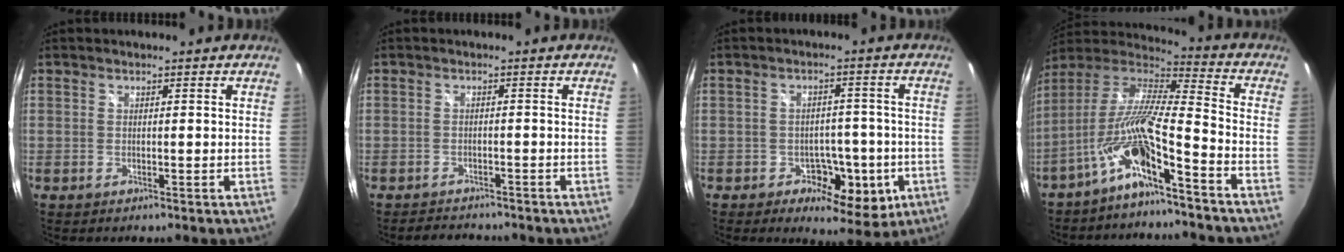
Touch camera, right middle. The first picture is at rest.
{"total": 4.0, "force": [-3.6, 1.4, 0.7], "torque": [-0.022, 0.001, -0.054]}
{"total": 8.6, "force": [-3.0, 6.0, 5.4], "torque": [-0.078, 0.002, -0.031]}
{"total": 12.2, "force": [-6.6, 0.5, 10.2], "torque": [-0.181, -0.002, -0.129]}